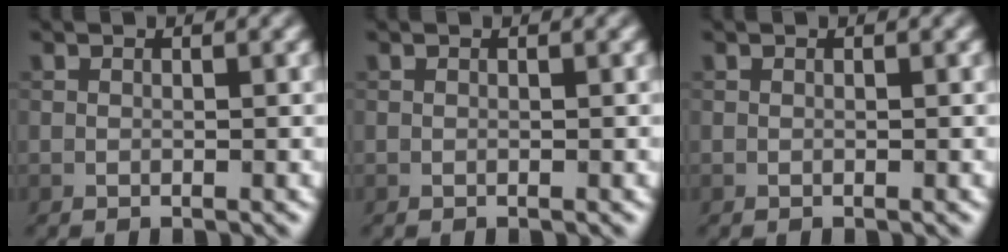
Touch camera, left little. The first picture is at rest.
{"total": 0.0}
{"total": 0.0}